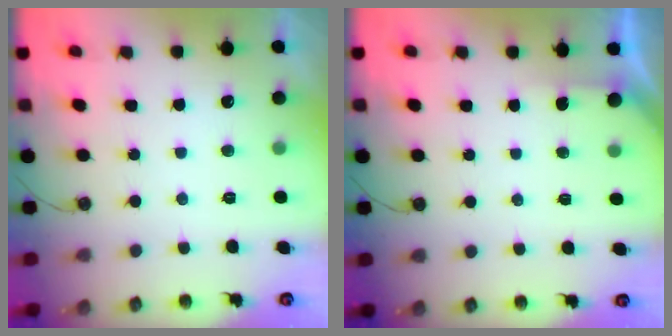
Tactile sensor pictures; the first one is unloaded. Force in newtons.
{"total": 1.5, "press": 1.5, "slide": 0.2}